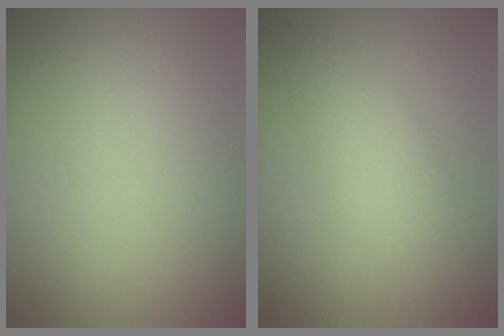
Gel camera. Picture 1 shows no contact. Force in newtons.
{"total": 2.7, "press": 2.7, "slide": 0.1}